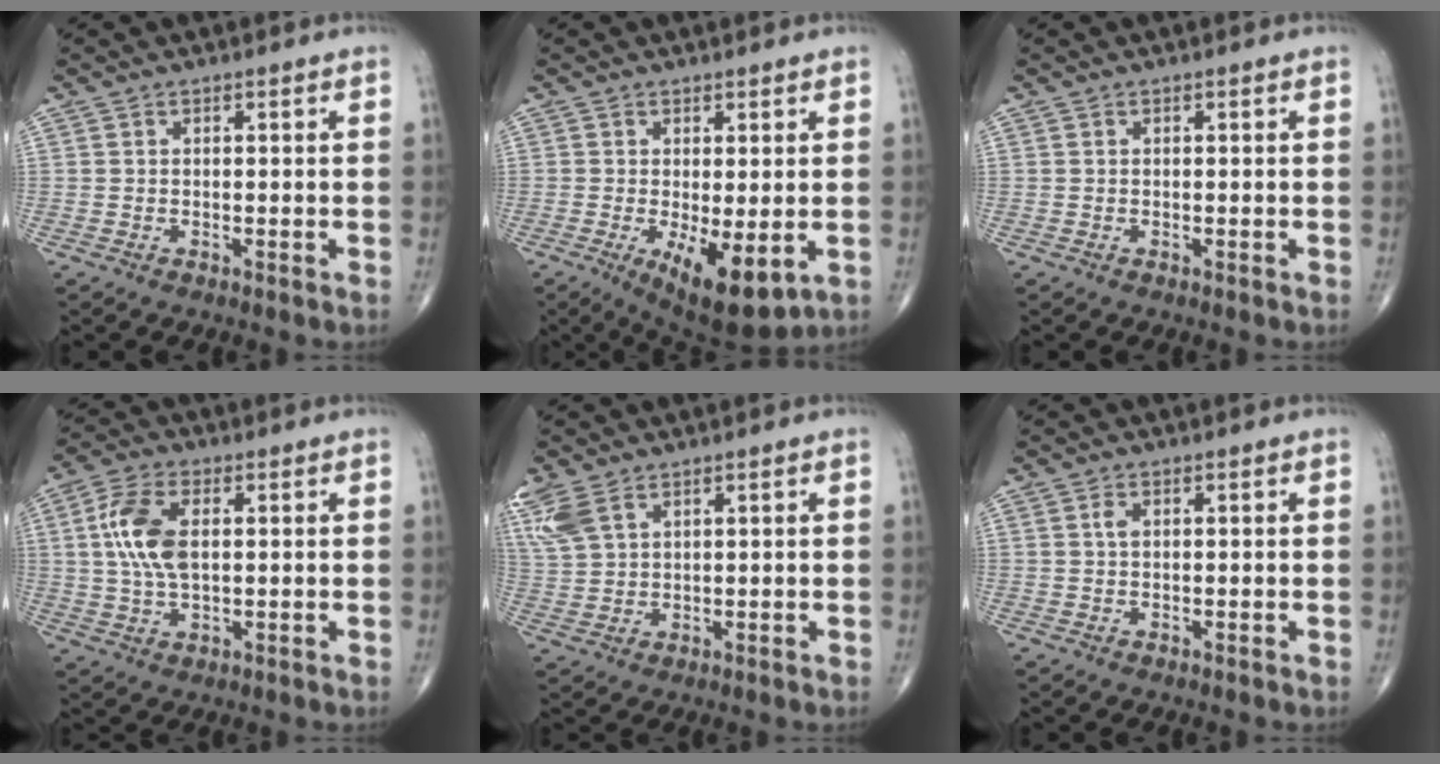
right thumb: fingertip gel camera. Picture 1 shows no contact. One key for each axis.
{"total": 9.8, "fx": -2.6, "fy": 3.6, "fz": 8.8, "tx": -0.130, "ty": -0.023, "tz": -0.029}
{"total": 0.0}
{"total": 9.9, "fx": 1.6, "fy": 5.2, "fz": 8.3, "tx": -0.178, "ty": 0.006, "tz": 0.030}
{"total": 8.0, "fx": 4.7, "fy": 4.2, "fz": 4.9, "tx": -0.126, "ty": 0.001, "tz": 0.106}
{"total": 1.4, "fx": 0.4, "fy": 0.8, "fz": 1.1, "tx": -0.024, "ty": 0.004, "tz": 0.007}